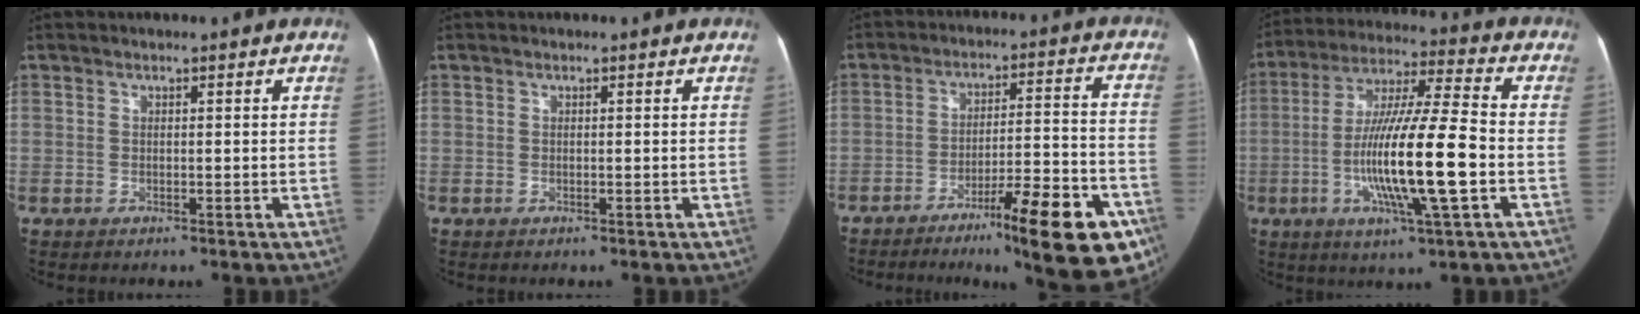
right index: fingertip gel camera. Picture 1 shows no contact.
{"total": 0.0}
{"total": 18.0, "force": [-10.9, 2.5, 14.1], "torque": [-0.142, 0.019, -0.158]}
{"total": 16.8, "force": [-3.6, 0.7, 16.4], "torque": [-0.307, -0.007, -0.068]}